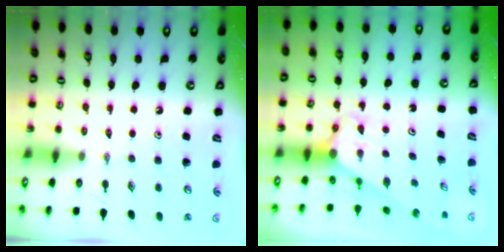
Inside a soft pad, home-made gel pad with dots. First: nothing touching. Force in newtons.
{"total": 2.8, "press": 2.8, "slide": 0.0}